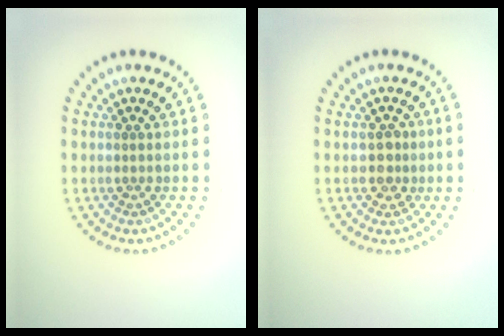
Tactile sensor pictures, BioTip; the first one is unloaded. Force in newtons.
{"total": 1.6, "press": 1.5, "slide": 0.6}